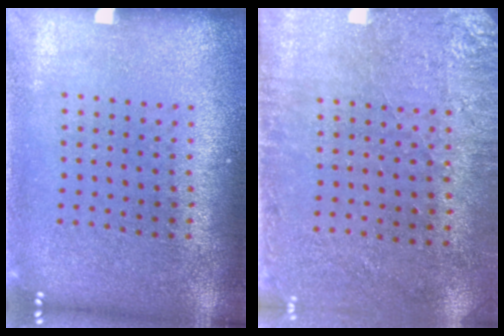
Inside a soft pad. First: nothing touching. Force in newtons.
{"total": 2.7, "press": 2.3, "slide": 1.5}